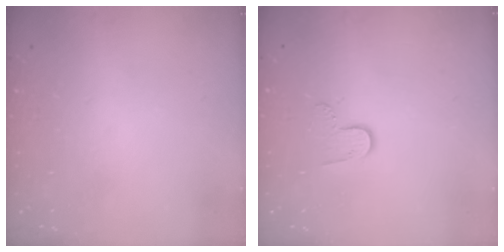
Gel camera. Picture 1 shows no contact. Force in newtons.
{"total": 7.0, "press": 7.0, "slide": 0.6}